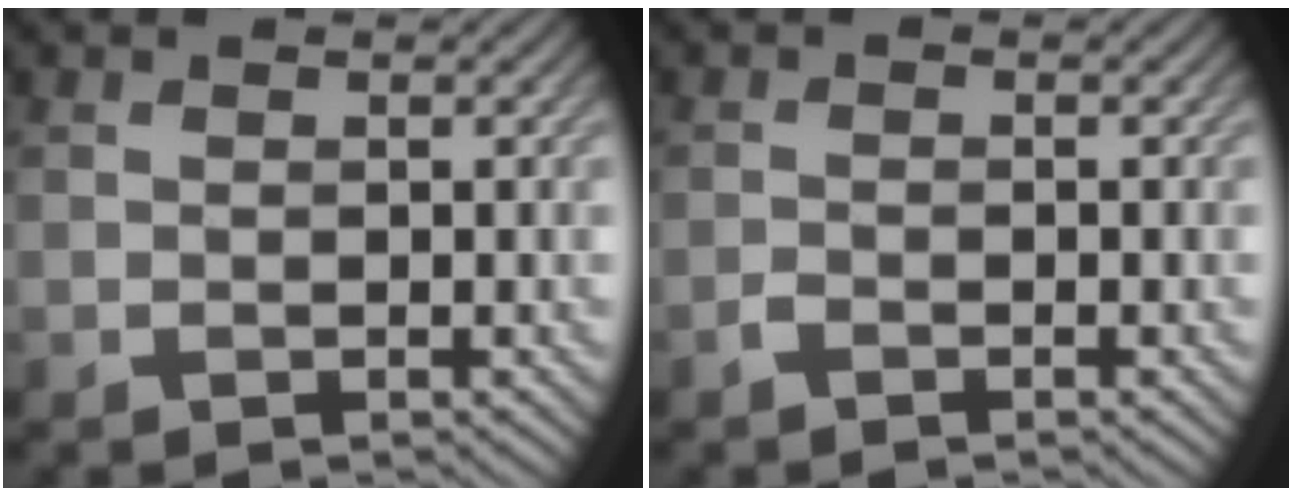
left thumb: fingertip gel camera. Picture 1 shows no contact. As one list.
[{"total": 0.8, "force": [-0.7, 0.2, 0.3], "torque": [-0.007, 0.005, -0.016]}]